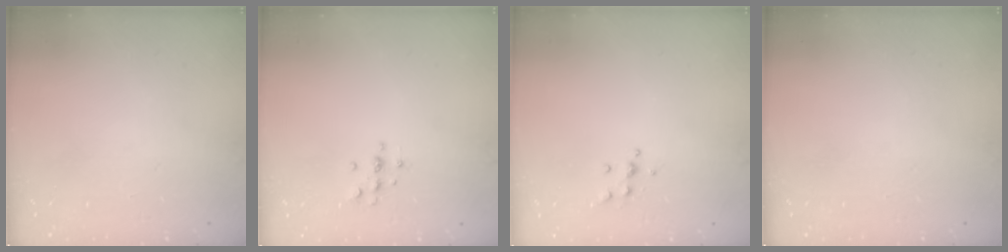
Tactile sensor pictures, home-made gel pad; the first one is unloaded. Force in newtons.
{"total": 4.3, "press": 4.2, "slide": 1.0}
{"total": 5.0, "press": 4.8, "slide": 1.0}
{"total": 0.0}